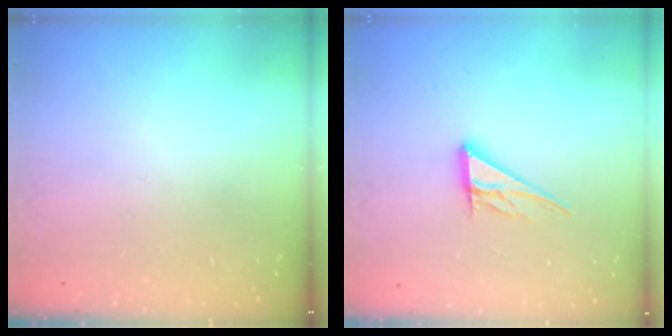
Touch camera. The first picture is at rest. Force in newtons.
{"total": 10.2, "press": 10.1, "slide": 0.9}